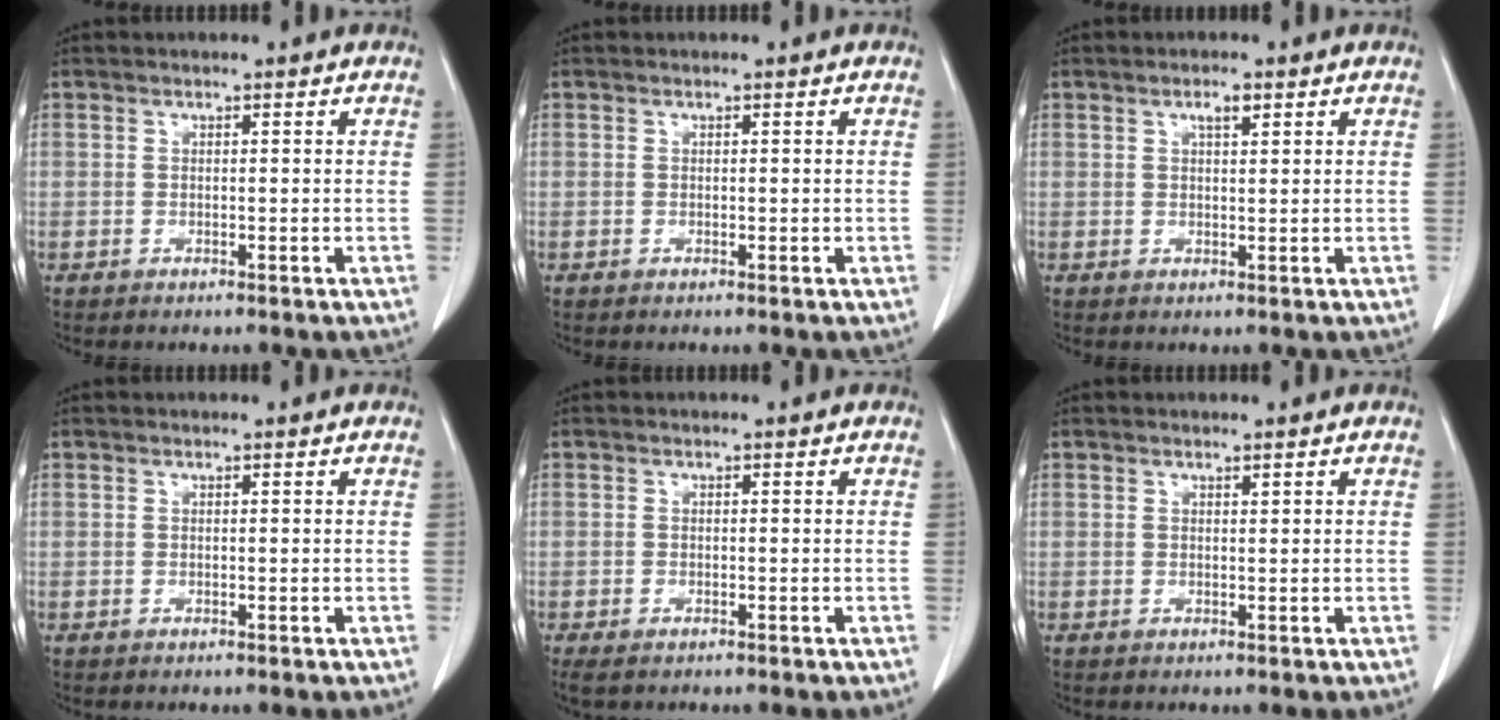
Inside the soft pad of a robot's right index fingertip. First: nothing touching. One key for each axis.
{"total": 0.8, "fx": 0.0, "fy": 0.5, "fz": 0.6, "tx": -0.014, "ty": 0.002, "tz": 0.001}
{"total": 2.5, "fx": 1.3, "fy": 0.9, "fz": 1.9, "tx": -0.037, "ty": 0.002, "tz": 0.024}
{"total": 0.0}
{"total": 3.5, "fx": -2.0, "fy": 1.8, "fz": 2.2, "tx": -0.052, "ty": -0.007, "tz": -0.030}
{"total": 0.6, "fx": 0.4, "fy": 0.3, "fz": 0.4, "tx": -0.008, "ty": 0.001, "tz": 0.009}